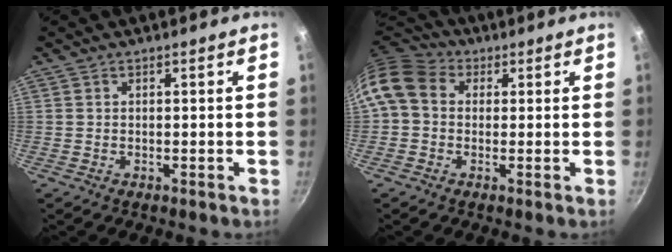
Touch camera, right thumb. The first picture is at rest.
{"total": 10.2, "force": [1.4, 8.2, 5.9], "torque": [-0.105, 0.024, 0.006]}